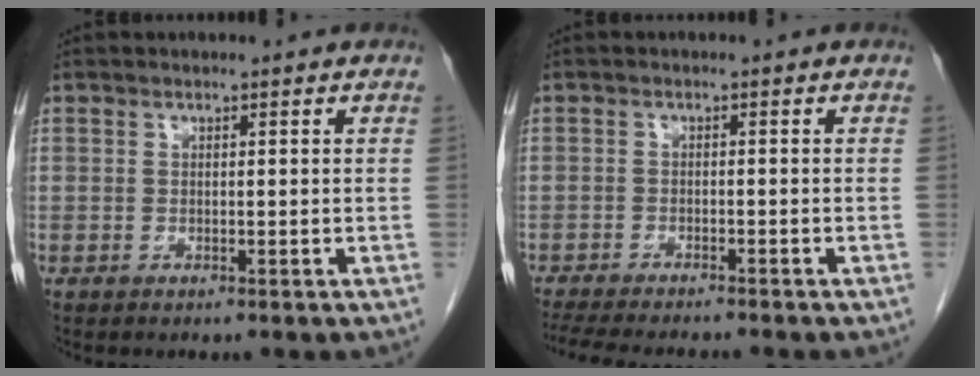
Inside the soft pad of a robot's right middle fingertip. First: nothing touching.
{"total": 11.0, "force": [-9.7, 1.3, 5.0], "torque": [-0.071, -0.016, -0.140]}